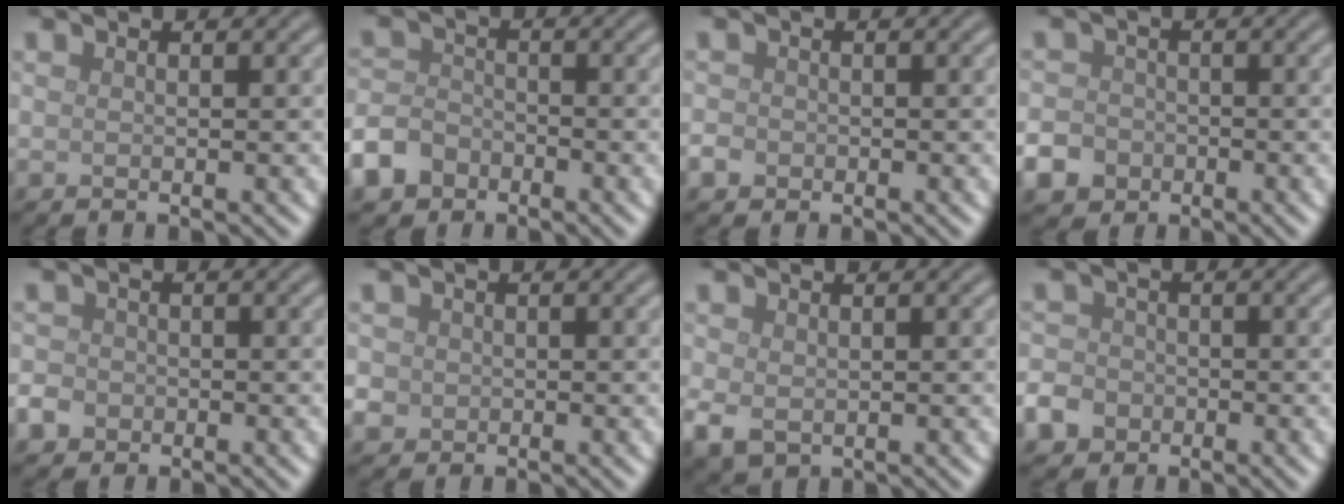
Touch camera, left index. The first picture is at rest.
{"total": 4.4, "force": [-2.9, 2.9, 1.3], "torque": [-0.025, -0.005, -0.060]}
{"total": 1.2, "force": [-0.6, 1.0, 0.3], "torque": [0.000, -0.001, -0.014]}
{"total": 4.5, "force": [-2.3, 3.7, 1.2], "torque": [-0.012, -0.011, -0.051]}
{"total": 2.2, "force": [-1.1, 1.9, 0.6], "torque": [-0.006, -0.002, -0.020]}
{"total": 3.3, "force": [-0.5, 3.1, 1.0], "torque": [-0.019, 0.003, -0.018]}
{"total": 2.8, "force": [-0.6, 2.1, 1.7], "torque": [-0.045, -0.010, -0.010]}
{"total": 4.6, "force": [-2.4, 3.7, 1.2], "torque": [-0.015, -0.011, -0.053]}